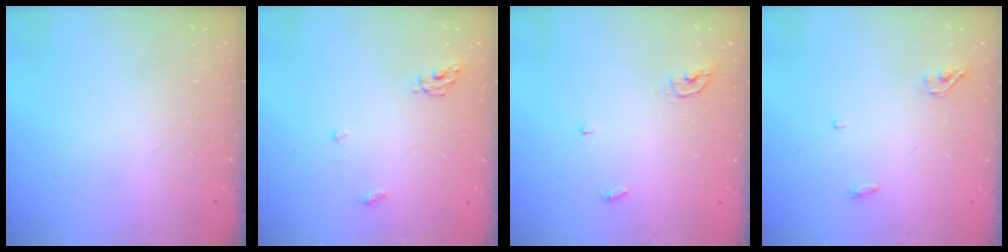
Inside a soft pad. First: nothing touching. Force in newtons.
{"total": 4.9, "press": 4.9, "slide": 0.4}
{"total": 4.3, "press": 4.3, "slide": 0.3}
{"total": 3.2, "press": 3.0, "slide": 1.2}